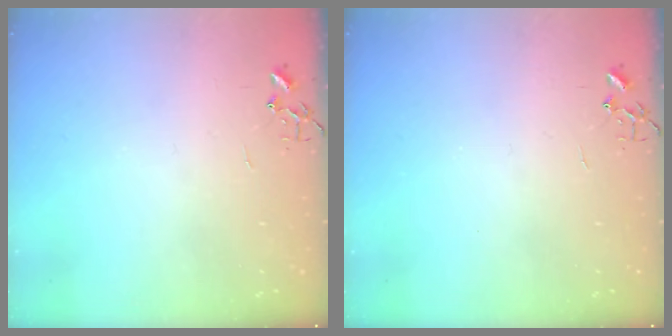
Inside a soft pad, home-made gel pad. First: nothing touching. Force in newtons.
{"total": 0.0}